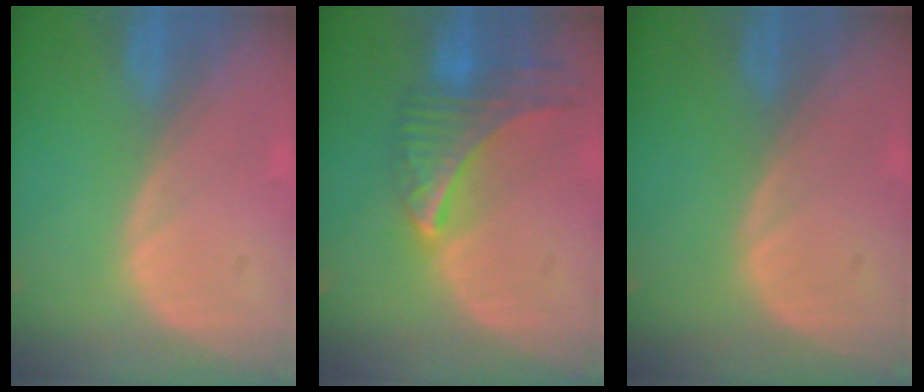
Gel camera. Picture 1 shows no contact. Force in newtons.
{"total": 9.0, "press": 7.9, "slide": 4.3}
{"total": 0.0}